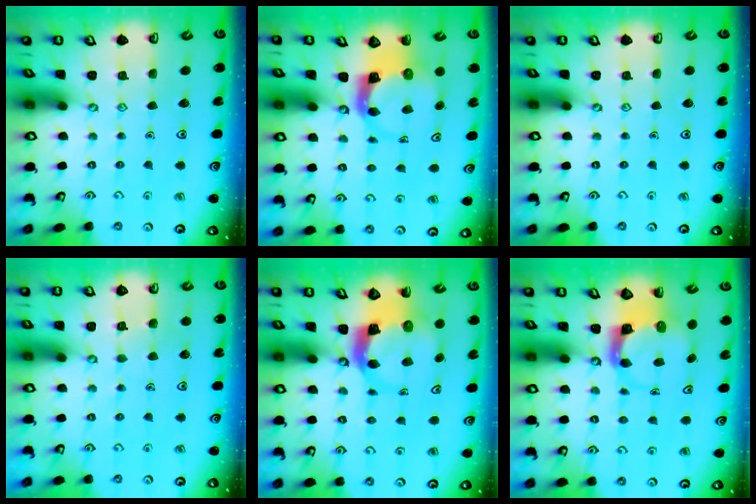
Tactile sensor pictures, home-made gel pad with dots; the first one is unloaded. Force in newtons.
{"total": 5.4, "press": 5.3, "slide": 1.0}
{"total": 0.0}
{"total": 4.0, "press": 4.0, "slide": 0.4}
{"total": 5.7, "press": 5.6, "slide": 1.0}
{"total": 3.7, "press": 3.7, "slide": 0.5}